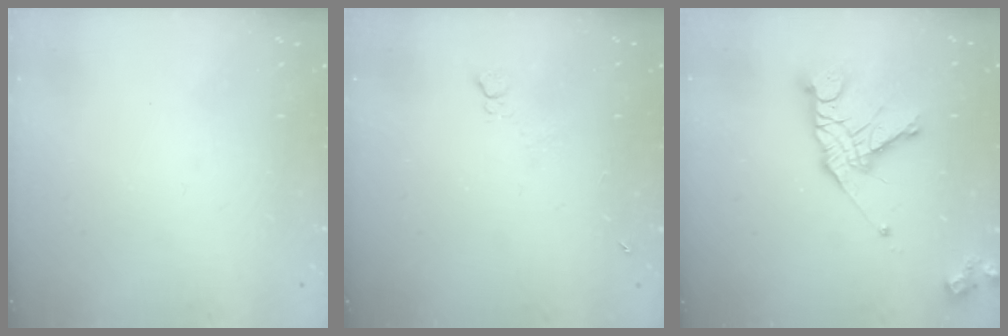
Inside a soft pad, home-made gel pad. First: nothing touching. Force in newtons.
{"total": 4.2, "press": 4.2, "slide": 0.6}
{"total": 15.5, "press": 15.4, "slide": 1.6}